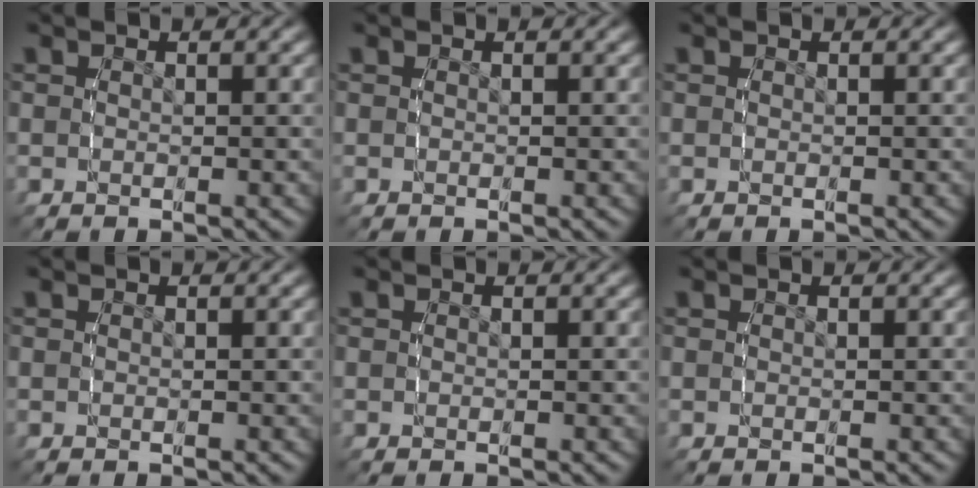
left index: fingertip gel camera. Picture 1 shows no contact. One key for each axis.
{"total": 0.0}
{"total": 0.0}
{"total": 0.0}
{"total": 0.0}
{"total": 0.0}